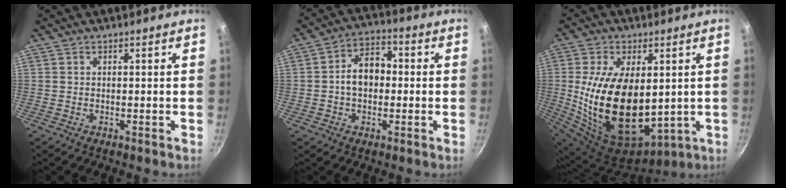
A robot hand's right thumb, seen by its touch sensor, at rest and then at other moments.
{"total": 8.5, "force": [-0.3, 6.1, 5.9], "torque": [-0.064, 0.027, -0.016]}
{"total": 22.0, "force": [1.3, 13.0, 17.7], "torque": [-0.321, -0.027, 0.045]}